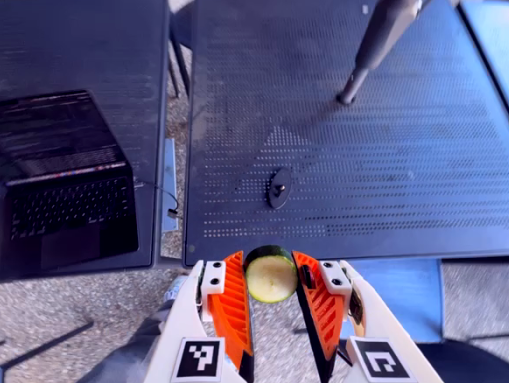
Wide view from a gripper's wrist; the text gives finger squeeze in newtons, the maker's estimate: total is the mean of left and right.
{"total": 10.6, "left": 10.1, "right": 11.0}